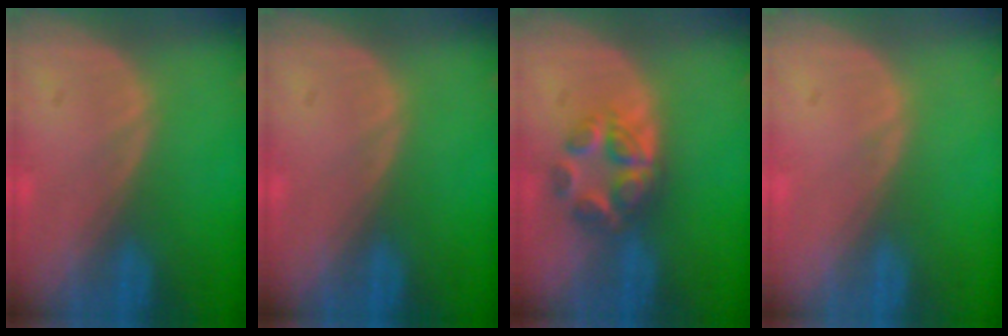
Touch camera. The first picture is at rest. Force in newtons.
{"total": 0.0}
{"total": 5.7, "press": 5.3, "slide": 2.1}
{"total": 0.5, "press": 0.1, "slide": 0.5}